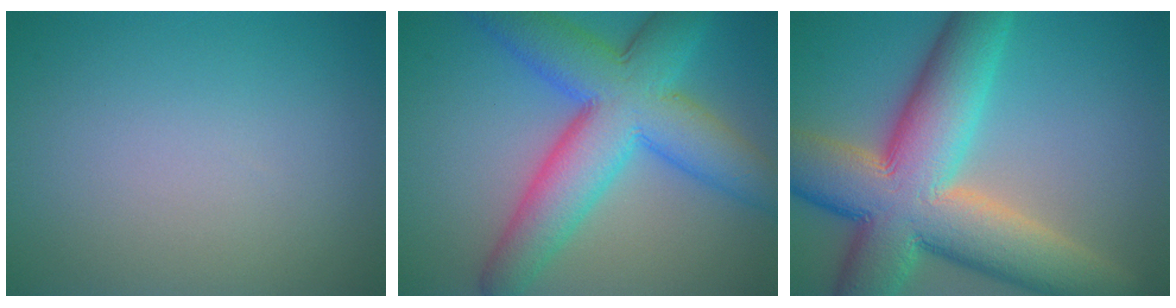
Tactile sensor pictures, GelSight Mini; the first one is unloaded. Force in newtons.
{"total": 10.6, "press": 10.6, "slide": 0.2}
{"total": 14.3, "press": 14.3, "slide": 0.8}